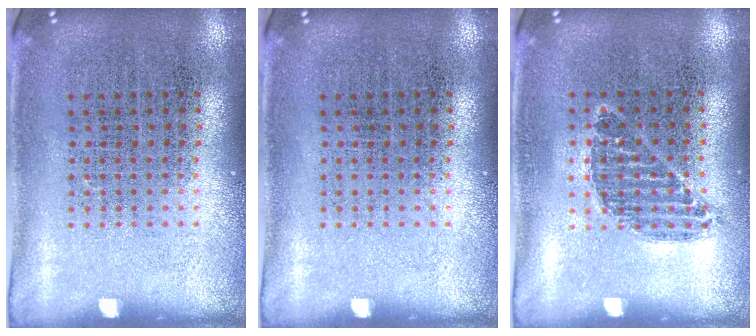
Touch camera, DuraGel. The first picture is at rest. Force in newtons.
{"total": 0.0}
{"total": 0.8, "press": 0.7, "slide": 0.4}